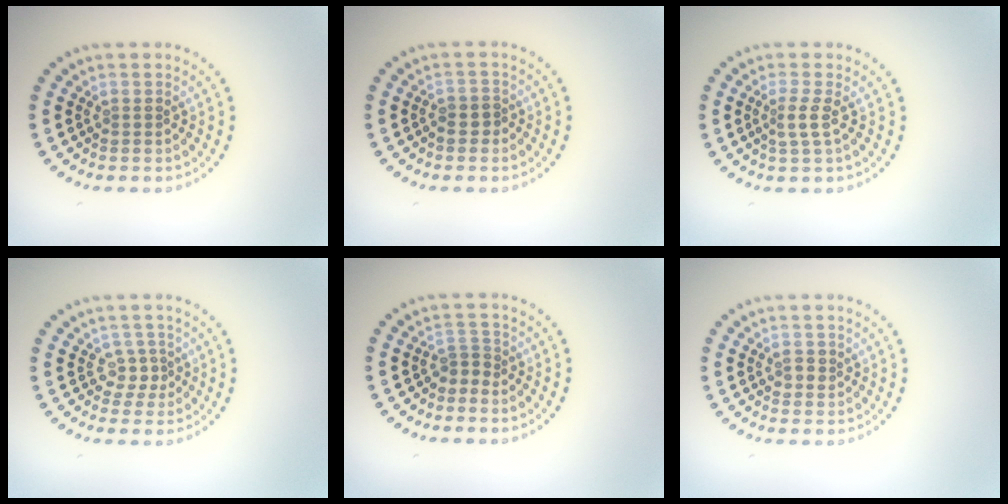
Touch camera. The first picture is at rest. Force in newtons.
{"total": 1.2, "press": 1.0, "slide": 0.6}
{"total": 1.7, "press": 1.3, "slide": 1.1}
{"total": 1.7, "press": 1.2, "slide": 1.2}
{"total": 1.4, "press": 1.0, "slide": 1.0}
{"total": 1.2, "press": 1.2, "slide": 0.1}